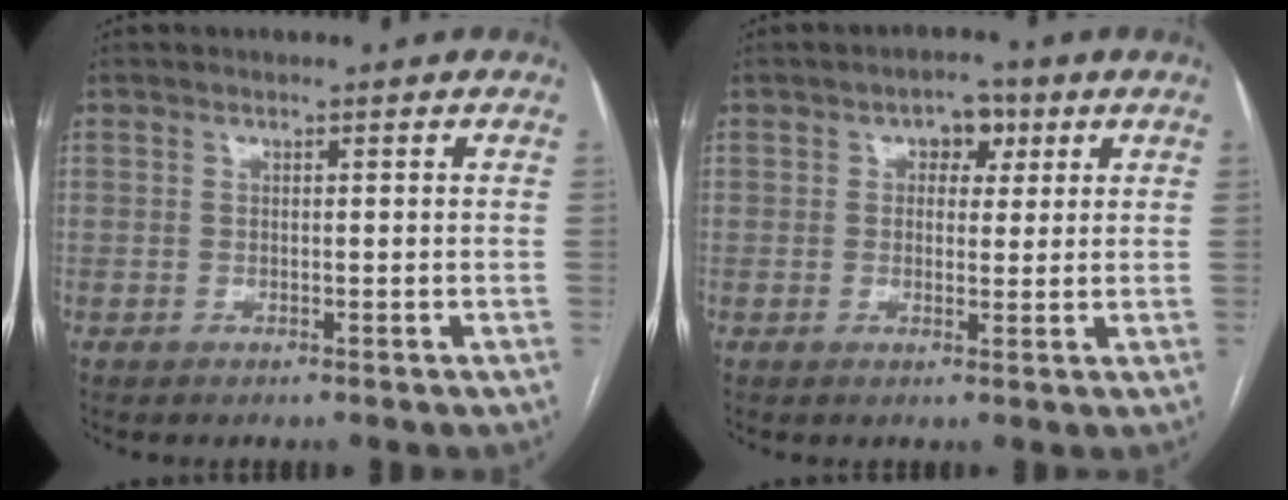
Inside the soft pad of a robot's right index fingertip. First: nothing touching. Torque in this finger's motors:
{"motor_torque": [0.03, 0.01, 0.00, 0.02]}